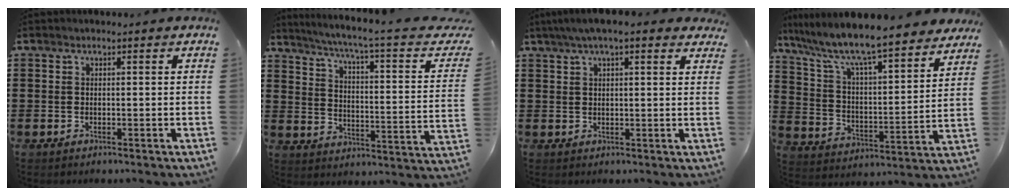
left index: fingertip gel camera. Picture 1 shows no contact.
{"total": 5.1, "force": [3.3, -0.7, 3.9], "torque": [-0.088, -0.035, 0.044]}
{"total": 4.7, "force": [3.2, 0.9, 3.2], "torque": [-0.069, 0.005, 0.057]}
{"total": 8.5, "force": [7.5, 0.4, 4.0], "torque": [-0.112, -0.058, 0.122]}